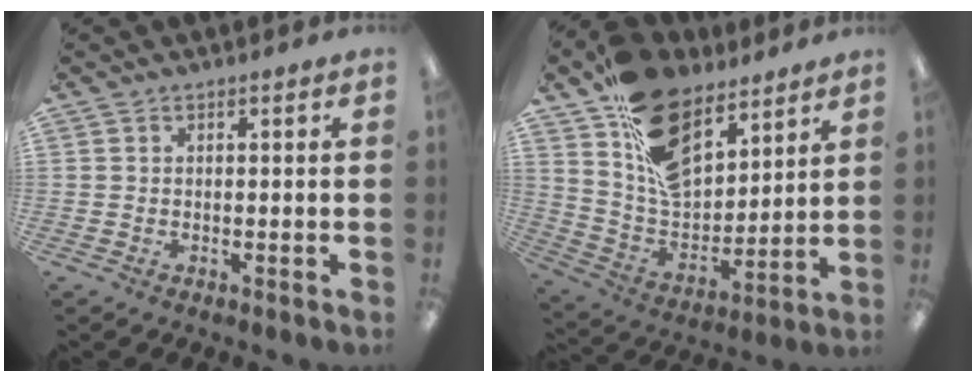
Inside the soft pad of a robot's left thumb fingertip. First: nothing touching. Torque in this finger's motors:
{"motor_torque": [0.92, 0.43, 1.74, -1.03, 0.38]}